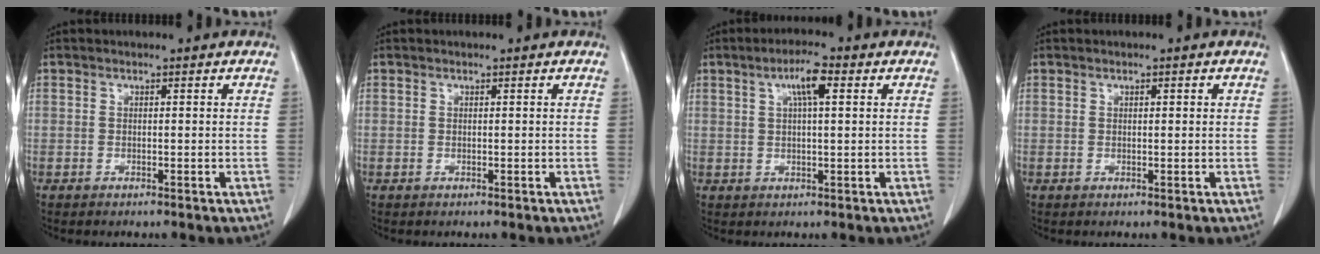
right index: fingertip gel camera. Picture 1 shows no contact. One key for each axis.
{"total": 0.0}
{"total": 5.1, "fx": 1.9, "fy": 1.0, "fz": 4.6, "tx": -0.088, "ty": 0.009, "tz": 0.035}
{"total": 1.2, "fx": 0.4, "fy": 0.5, "fz": 1.0, "tx": -0.022, "ty": 0.002, "tz": 0.008}